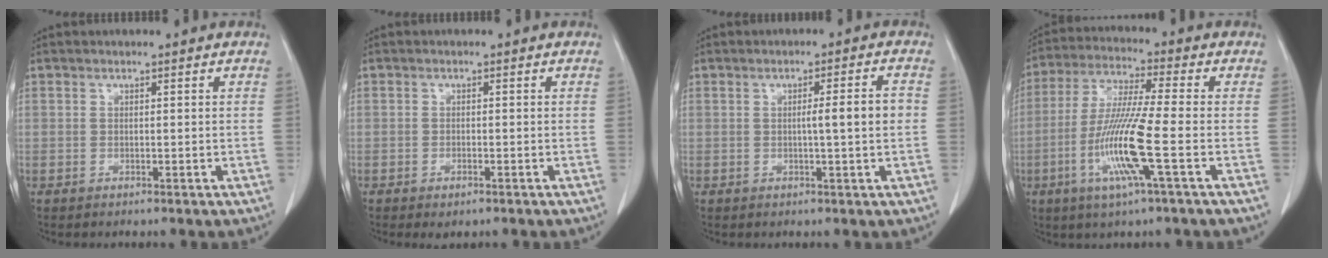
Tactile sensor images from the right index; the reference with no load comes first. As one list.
[{"total": 1.8, "force": [-1.1, 0.6, 1.3], "torque": [-0.020, -0.003, -0.010]}, {"total": 5.0, "force": [-0.1, -1.0, 4.9], "torque": [-0.075, 0.000, -0.001]}, {"total": 11.9, "force": [-3.6, -0.5, 11.4], "torque": [-0.233, -0.015, -0.076]}]